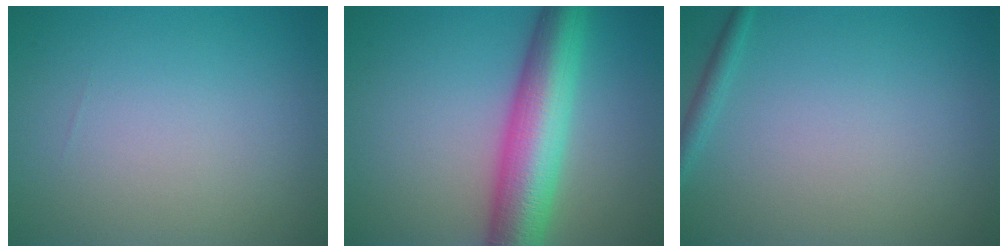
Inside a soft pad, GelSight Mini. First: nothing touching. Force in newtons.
{"total": 8.6, "press": 8.6, "slide": 0.2}
{"total": 1.2, "press": 1.1, "slide": 0.1}